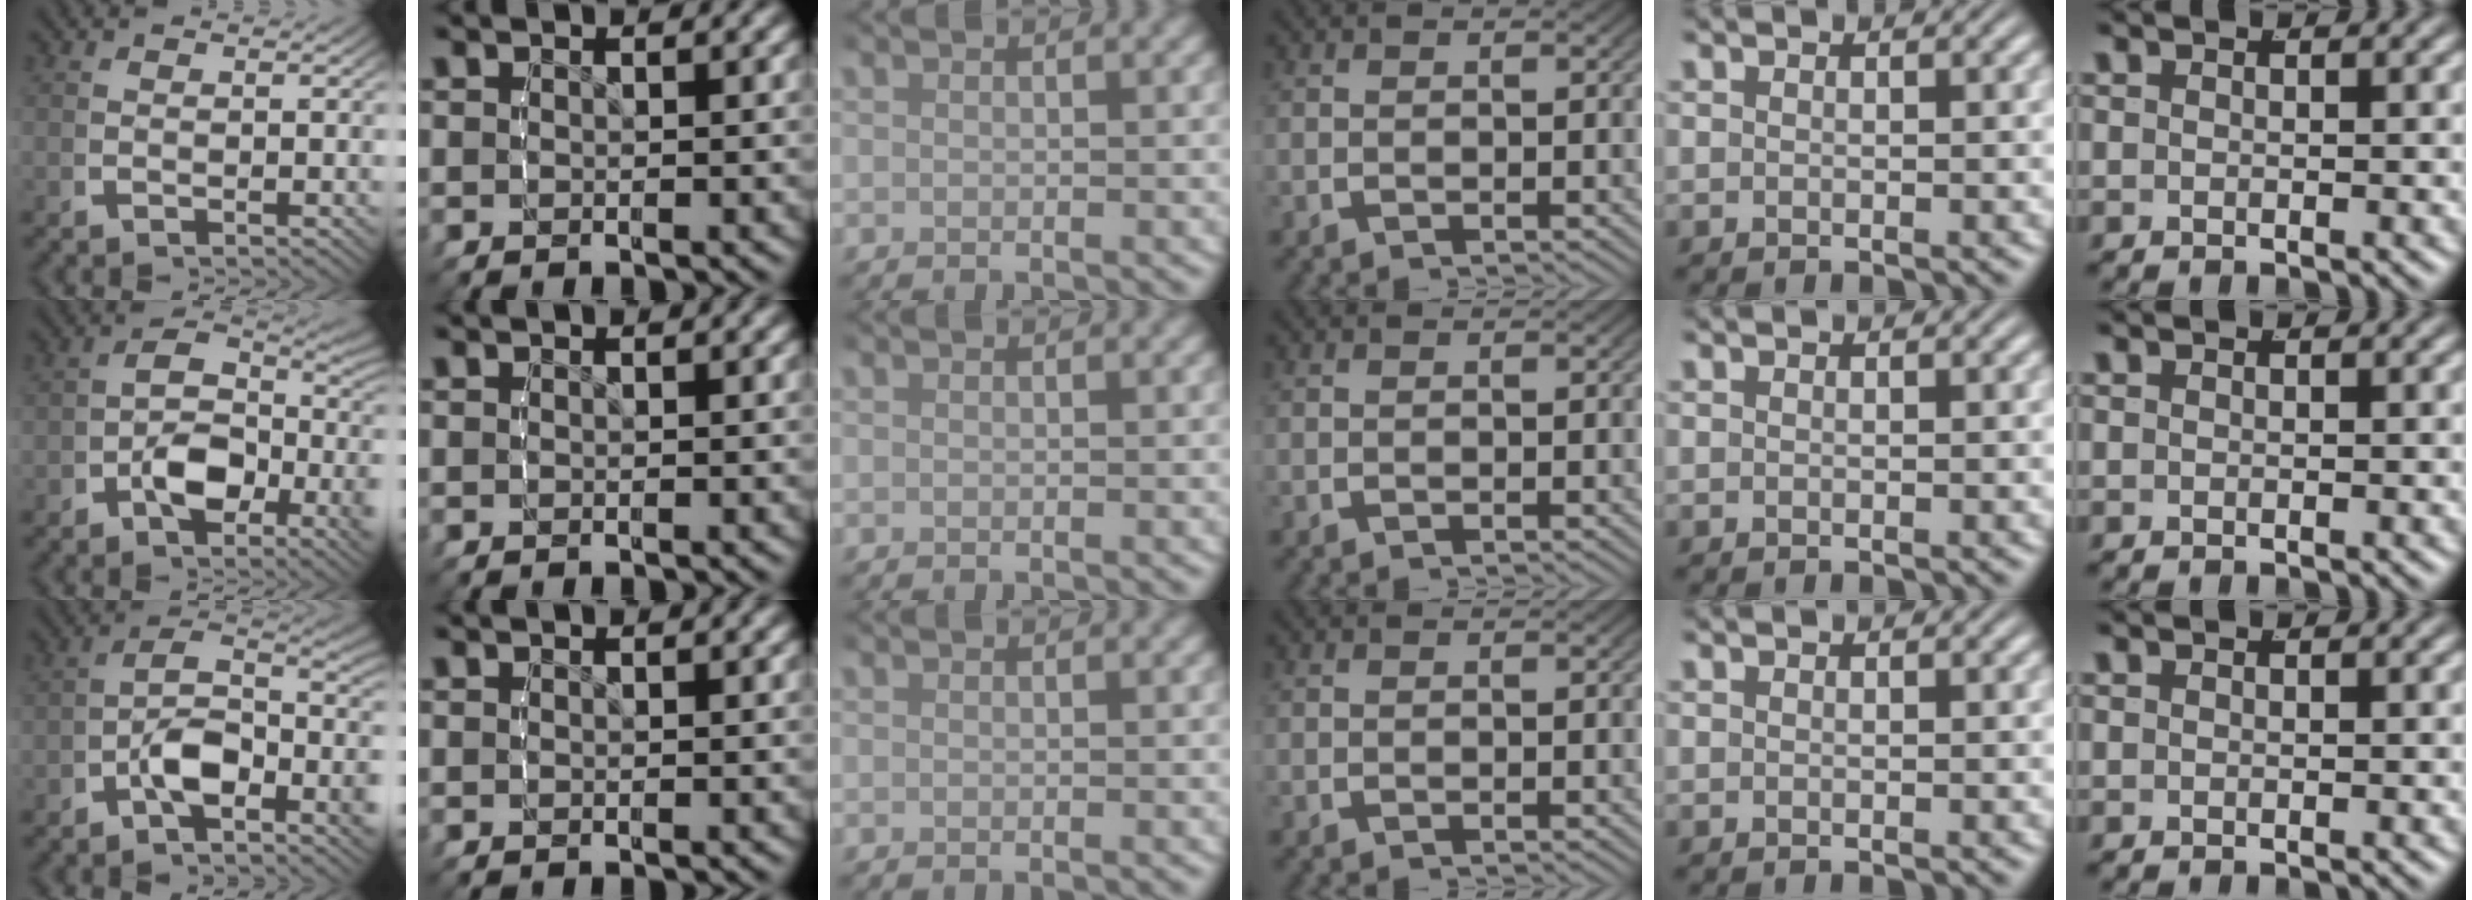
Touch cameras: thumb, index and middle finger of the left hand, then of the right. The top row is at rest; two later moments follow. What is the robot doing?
{"motion": "lift_and_place", "object": "stress ball aka squeeze ball"}